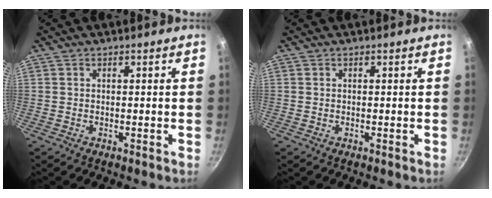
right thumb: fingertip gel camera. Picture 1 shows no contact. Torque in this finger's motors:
{"motor_torque": [-0.09, -0.07, 0.04, -0.01, 0.03]}